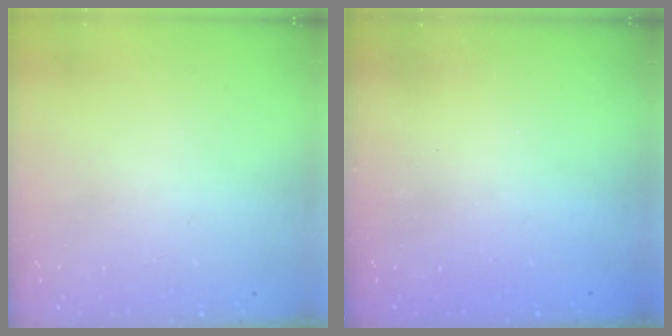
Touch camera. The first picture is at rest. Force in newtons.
{"total": 2.4, "press": 2.3, "slide": 0.8}